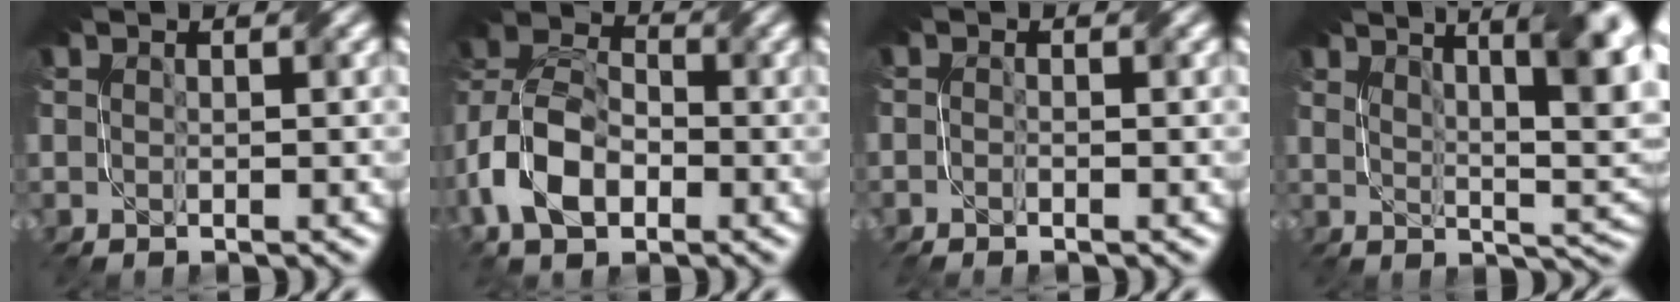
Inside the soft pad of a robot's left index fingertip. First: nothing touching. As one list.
[{"total": 9.5, "force": [-3.7, 6.0, 6.4], "torque": [-0.140, 0.000, -0.083]}, {"total": 0.9, "force": [-0.7, 0.2, 0.5], "torque": [-0.013, -0.002, -0.012]}, {"total": 11.7, "force": [5.9, 4.0, 9.2], "torque": [-0.099, 0.022, 0.074]}]